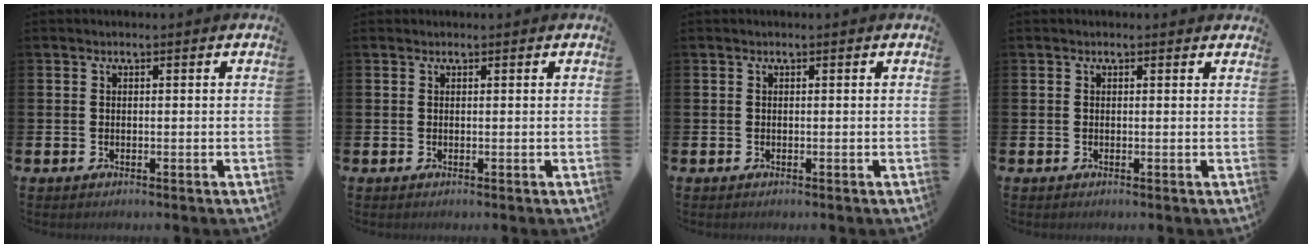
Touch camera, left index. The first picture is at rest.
{"total": 0.0}
{"total": 0.0}
{"total": 0.0}